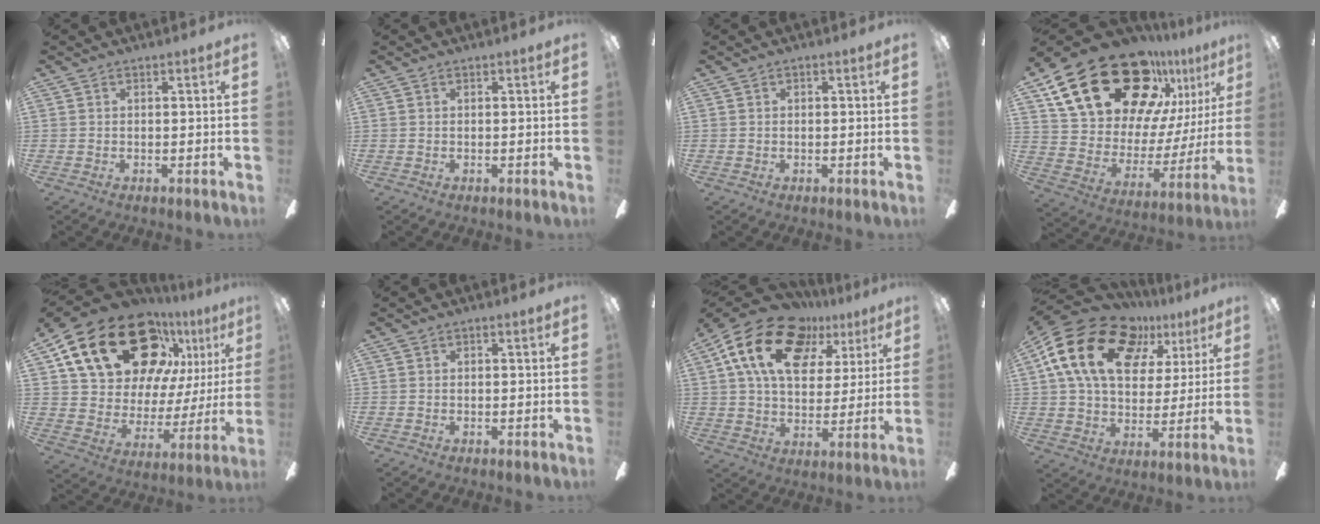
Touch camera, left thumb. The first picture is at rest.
{"total": 0.0}
{"total": 0.0}
{"total": 29.0, "force": [18.6, 15.3, 16.1], "torque": [-0.273, -0.109, 0.349]}
{"total": 26.3, "force": [15.1, 15.5, 14.9], "torque": [-0.255, -0.078, 0.285]}
{"total": 0.0}
{"total": 20.2, "force": [10.6, 12.5, 11.8], "torque": [-0.207, -0.033, 0.190]}
{"total": 21.2, "force": [9.8, 13.8, 12.8], "torque": [-0.242, -0.030, 0.177]}